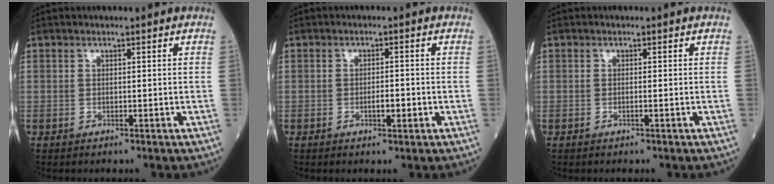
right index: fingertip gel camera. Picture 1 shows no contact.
{"total": 2.5, "force": [-0.7, 0.6, 2.3], "torque": [-0.040, 0.000, -0.010]}
{"total": 0.6, "force": [-0.2, -0.1, 0.5], "torque": [-0.011, 0.001, -0.003]}